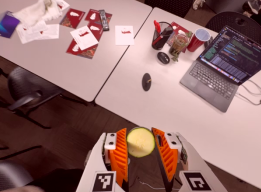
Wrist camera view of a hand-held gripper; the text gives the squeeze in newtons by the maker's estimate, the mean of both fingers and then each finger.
{"total": 11.4, "left": 11.9, "right": 10.8}